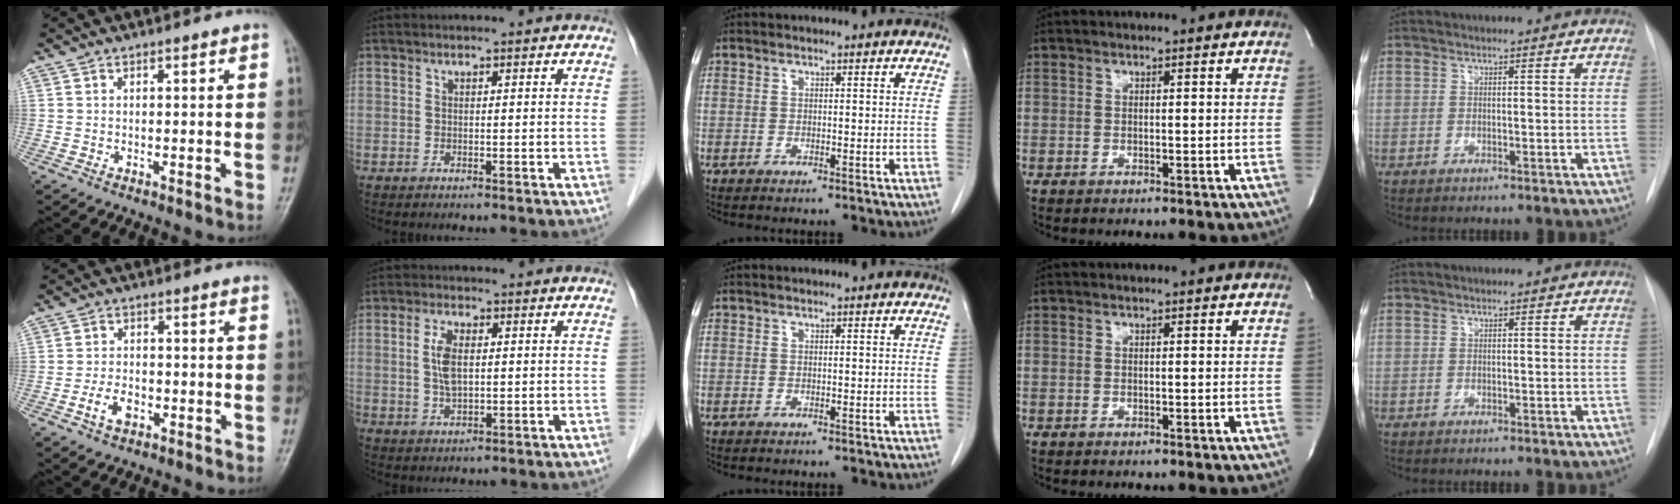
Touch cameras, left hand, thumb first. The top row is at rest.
{"thumb": {"total": 4.5, "force": [-1.9, 3.0, 2.9], "torque": [-0.051, 0.014, -0.035]}, "index": {"total": 5.0, "force": [0.4, 2.1, 4.6], "torque": [-0.103, 0.005, 0.011]}}